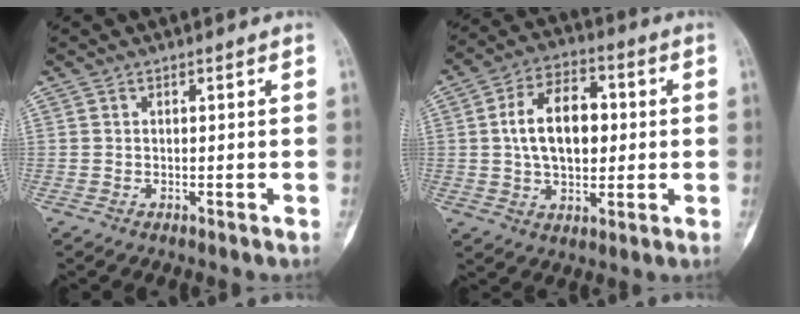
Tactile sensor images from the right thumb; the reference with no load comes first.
{"total": 13.7, "force": [1.3, 8.4, 10.7], "torque": [-0.160, 0.014, 0.019]}